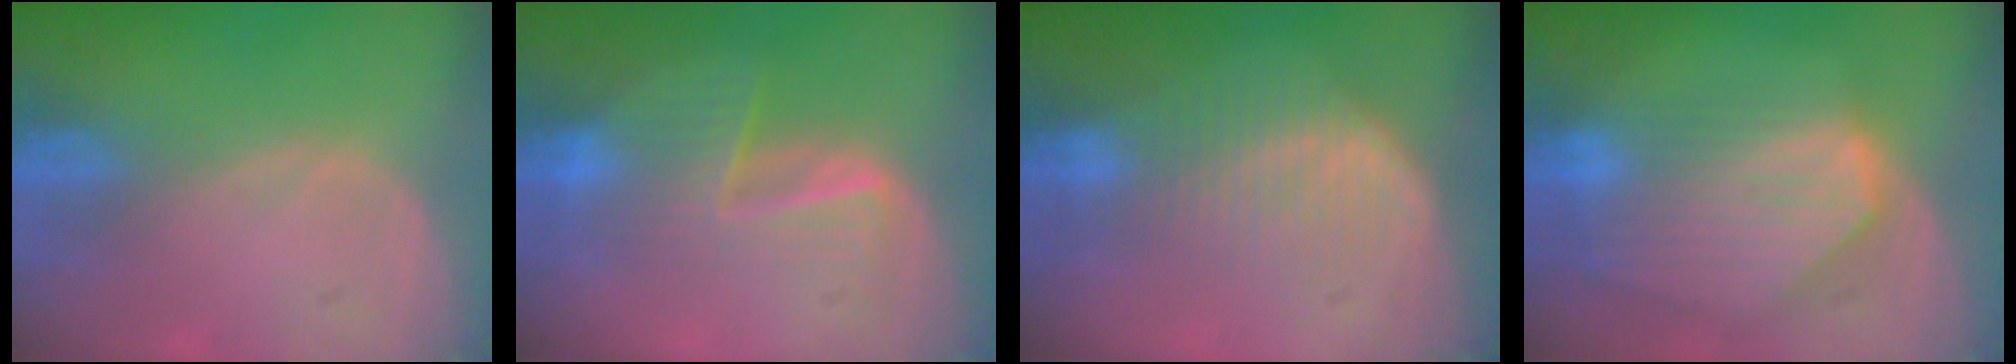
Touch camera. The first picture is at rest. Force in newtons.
{"total": 6.7, "press": 6.3, "slide": 2.3}
{"total": 6.5, "press": 6.0, "slide": 2.4}
{"total": 9.2, "press": 8.0, "slide": 4.5}